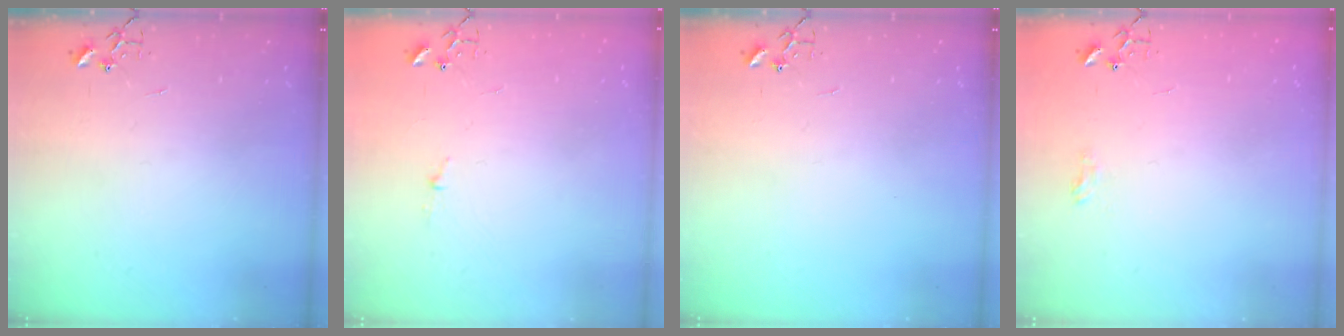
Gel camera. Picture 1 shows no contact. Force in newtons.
{"total": 3.1, "press": 3.1, "slide": 0.4}
{"total": 0.0}
{"total": 6.5, "press": 6.5, "slide": 0.6}